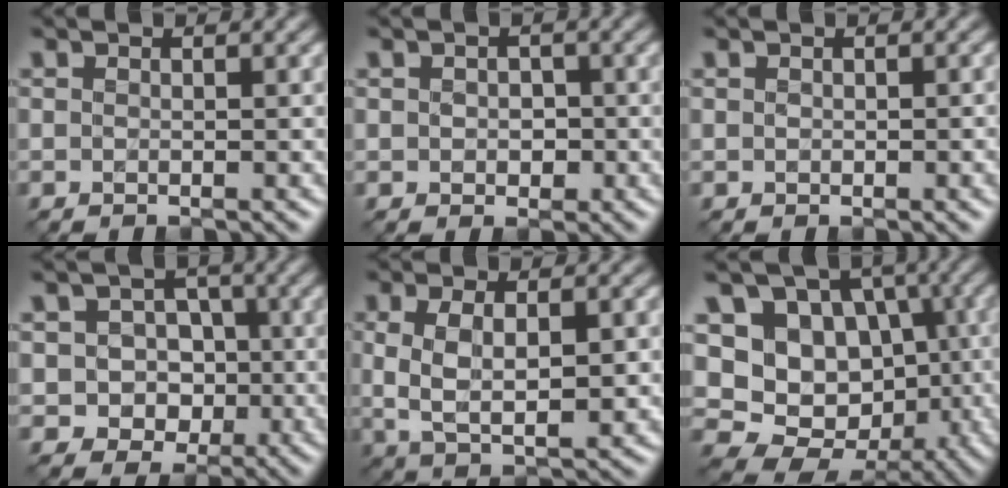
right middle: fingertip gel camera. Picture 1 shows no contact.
{"total": 1.6, "force": [-0.1, 1.3, 0.8], "torque": [-0.013, -0.003, -0.002]}
{"total": 1.7, "force": [-0.1, 1.0, 1.4], "torque": [-0.020, -0.003, 0.001]}
{"total": 4.8, "force": [-0.7, 4.3, 2.1], "torque": [-0.008, 0.004, -0.025]}
{"total": 6.1, "force": [-0.1, 2.9, 5.3], "torque": [-0.104, -0.006, 0.005]}
{"total": 12.1, "force": [-1.0, 10.2, 6.3], "torque": [-0.106, -0.008, -0.020]}